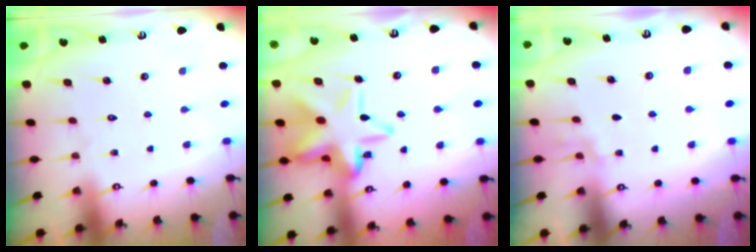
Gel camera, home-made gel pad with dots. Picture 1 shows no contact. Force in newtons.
{"total": 17.1, "press": 17.0, "slide": 2.2}
{"total": 2.7, "press": 2.4, "slide": 1.4}